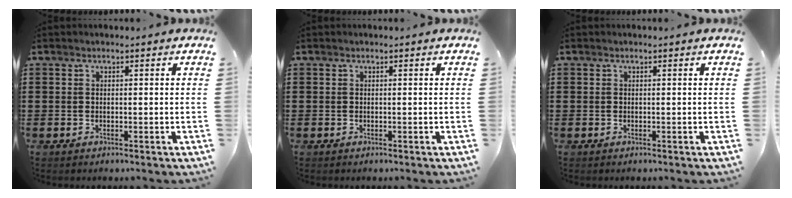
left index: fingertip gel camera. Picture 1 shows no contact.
{"total": 0.0}
{"total": 0.0}